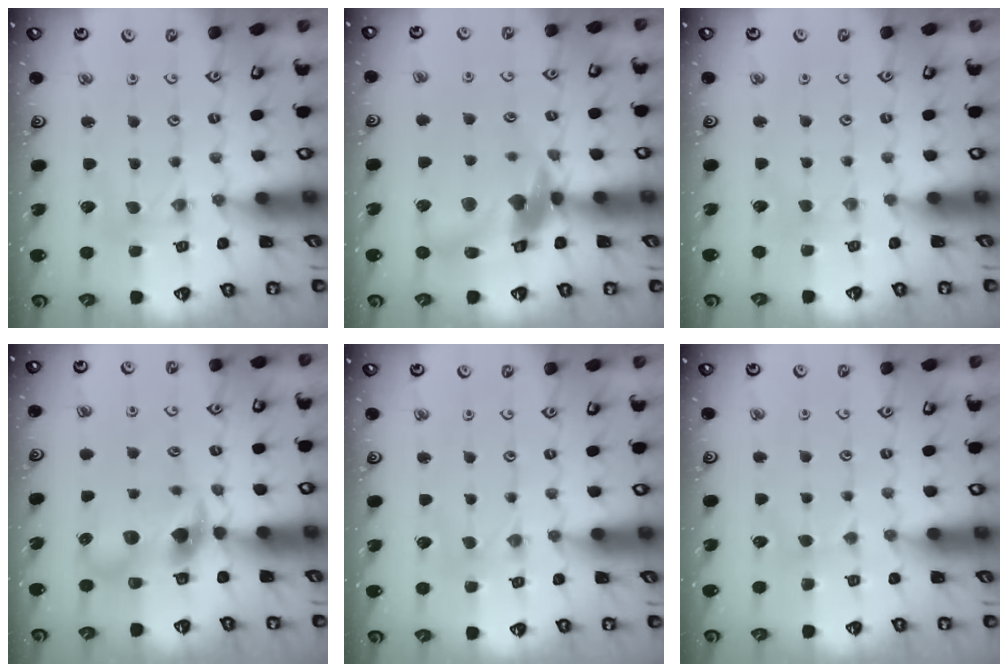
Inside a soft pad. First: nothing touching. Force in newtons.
{"total": 15.3, "press": 15.1, "slide": 2.1}
{"total": 1.0, "press": 1.0, "slide": 0.2}
{"total": 10.1, "press": 10.0, "slide": 1.5}
{"total": 0.0}
{"total": 1.1, "press": 1.1, "slide": 0.3}